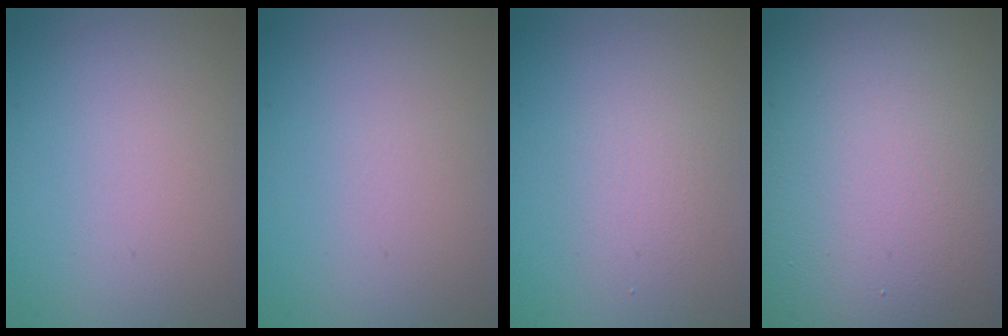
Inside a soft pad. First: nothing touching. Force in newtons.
{"total": 0.0}
{"total": 1.7, "press": 1.6, "slide": 0.1}
{"total": 18.4, "press": 18.4, "slide": 1.2}